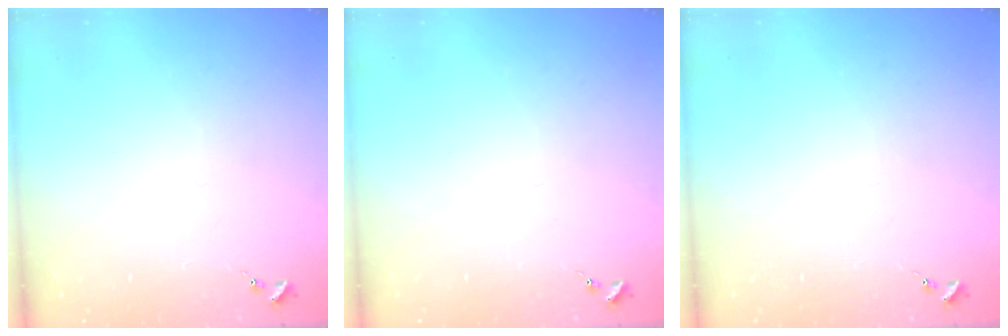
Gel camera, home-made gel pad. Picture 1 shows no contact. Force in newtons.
{"total": 0.0}
{"total": 0.0}